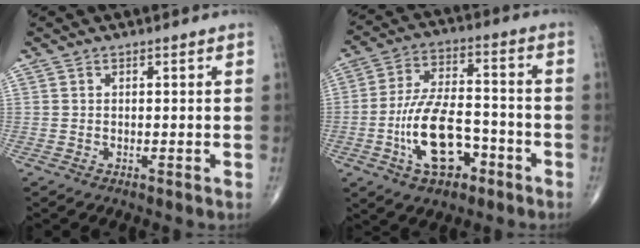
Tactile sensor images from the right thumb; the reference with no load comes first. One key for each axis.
{"total": 14.5, "fx": -5.3, "fy": 7.3, "fz": 11.3, "tx": -0.201, "ty": 0.036, "tz": -0.092}